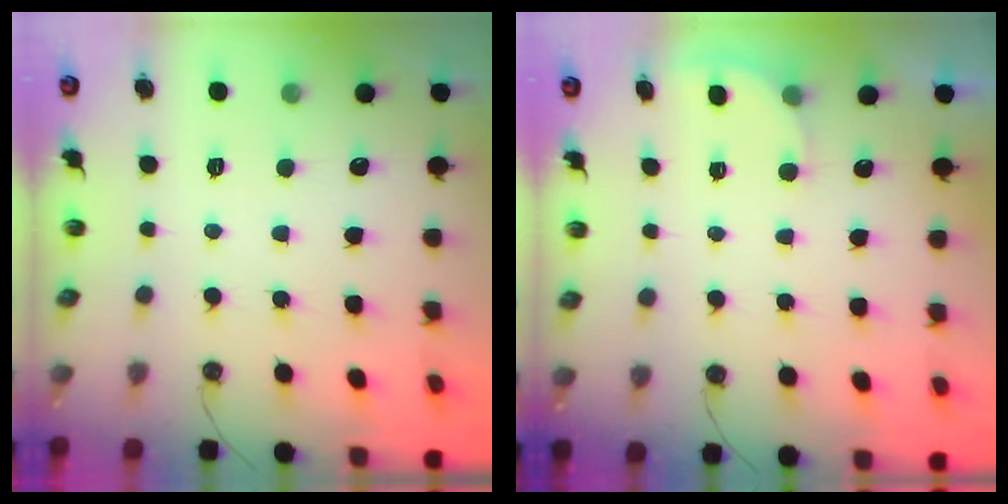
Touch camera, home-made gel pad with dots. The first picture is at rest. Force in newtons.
{"total": 2.3, "press": 2.3, "slide": 0.5}